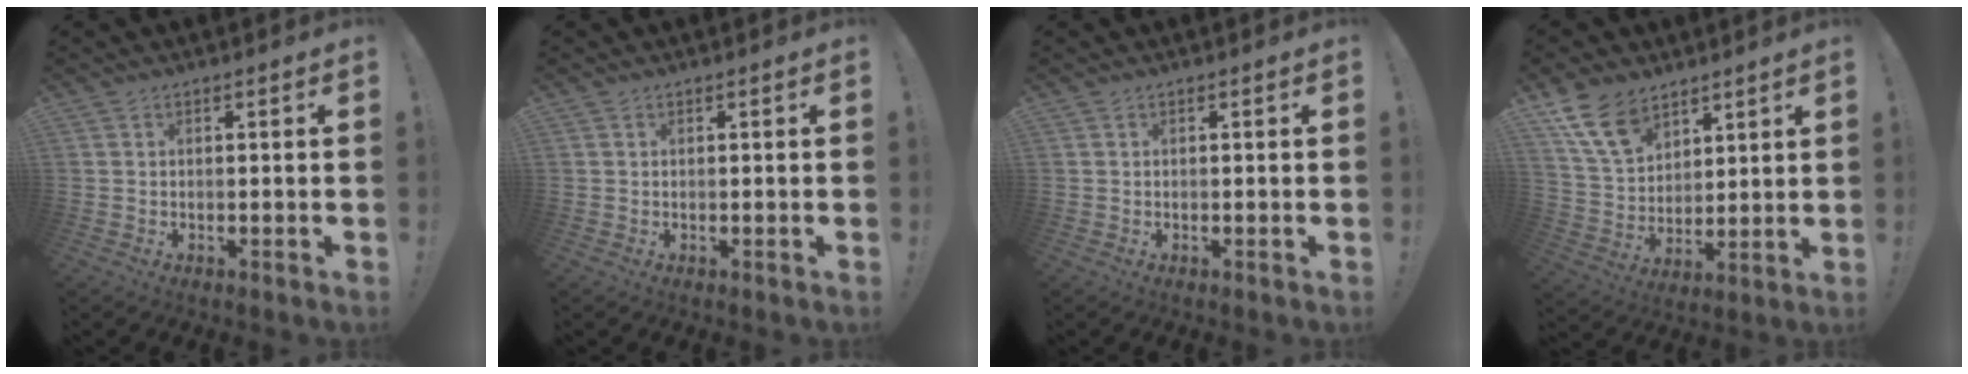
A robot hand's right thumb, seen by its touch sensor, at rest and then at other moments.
{"total": 0.0}
{"total": 0.0}
{"total": 13.7, "force": [9.3, 7.8, 6.4], "torque": [-0.115, -0.046, 0.179]}